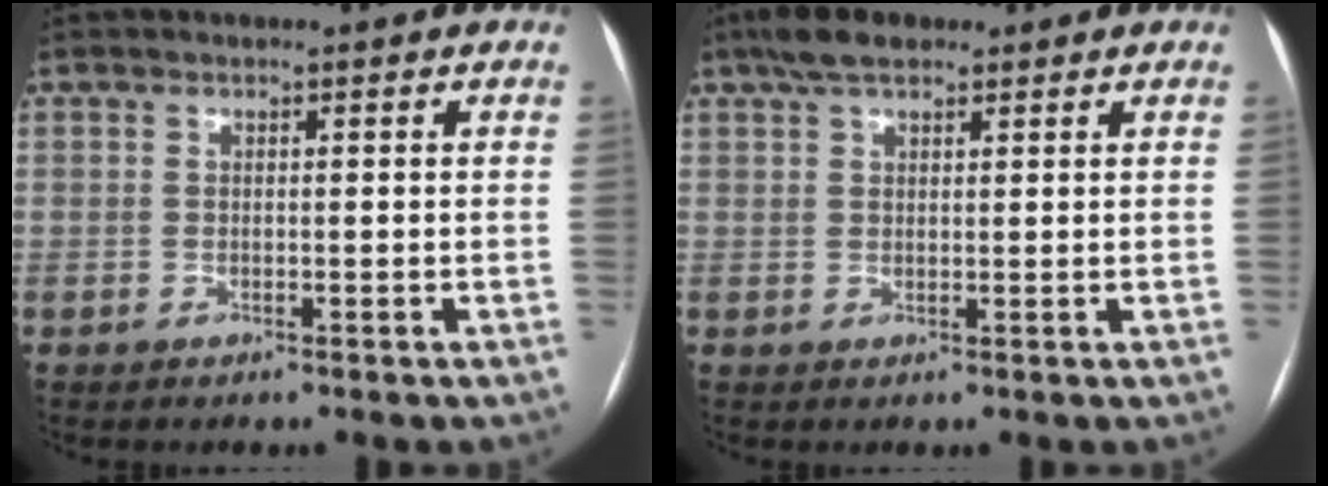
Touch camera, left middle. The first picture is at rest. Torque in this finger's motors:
{"motor_torque": [0.67, -0.72, 0.06, 0.02]}